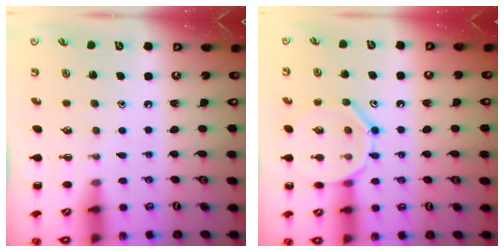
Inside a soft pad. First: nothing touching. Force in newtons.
{"total": 11.6, "press": 11.5, "slide": 0.9}